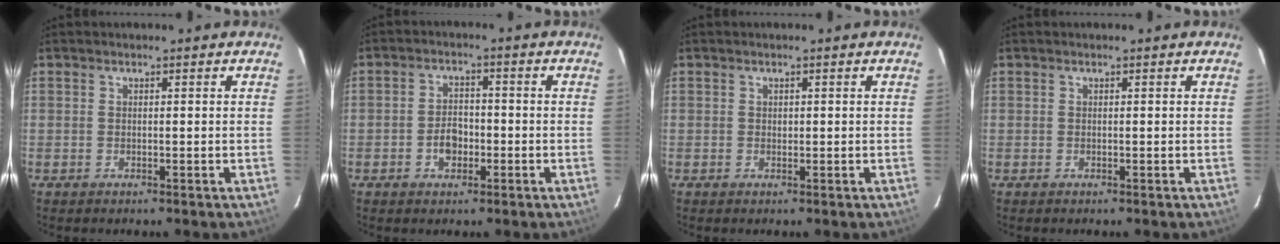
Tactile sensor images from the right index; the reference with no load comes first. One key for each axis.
{"total": 4.3, "fx": -1.7, "fy": 3.0, "fz": 2.5, "tx": -0.049, "ty": 0.006, "tz": -0.025}
{"total": 0.5, "fx": 0.1, "fy": 0.5, "fz": 0.1, "tx": -0.001, "ty": 0.002, "tz": 0.003}
{"total": 0.0}